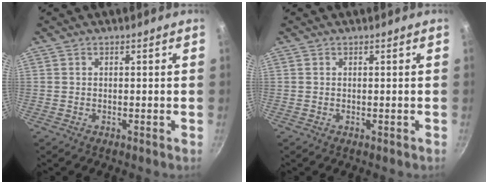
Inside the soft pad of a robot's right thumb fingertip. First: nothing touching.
{"total": 0.0}